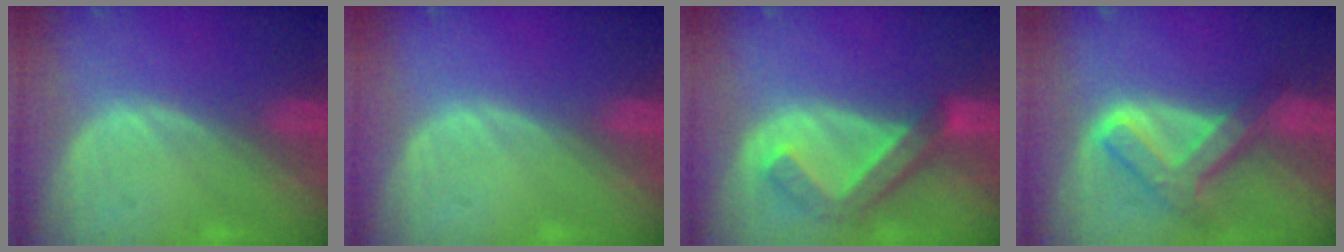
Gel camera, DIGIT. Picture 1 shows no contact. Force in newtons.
{"total": 0.0}
{"total": 5.8, "press": 5.8, "slide": 0.8}
{"total": 7.8, "press": 6.6, "slide": 4.1}